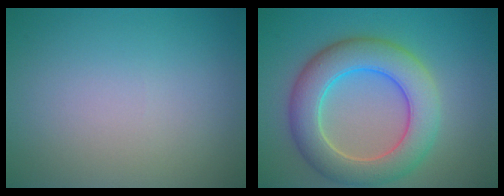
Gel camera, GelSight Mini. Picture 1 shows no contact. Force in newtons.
{"total": 7.6, "press": 7.6, "slide": 0.5}